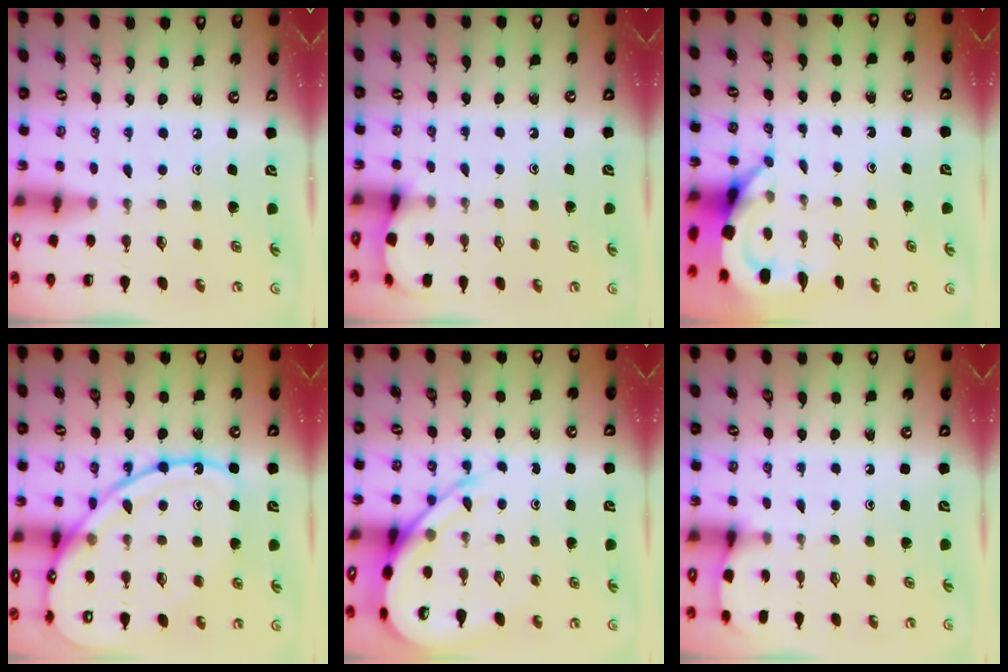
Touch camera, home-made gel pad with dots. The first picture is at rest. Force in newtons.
{"total": 4.1, "press": 4.1, "slide": 0.4}
{"total": 6.2, "press": 6.2, "slide": 0.5}
{"total": 17.3, "press": 17.2, "slide": 1.8}
{"total": 11.0, "press": 10.9, "slide": 1.0}
{"total": 2.6, "press": 2.6, "slide": 0.3}